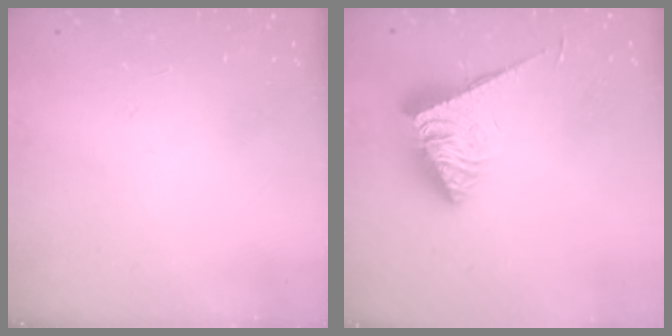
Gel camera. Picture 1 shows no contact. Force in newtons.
{"total": 6.1, "press": 6.1, "slide": 0.3}